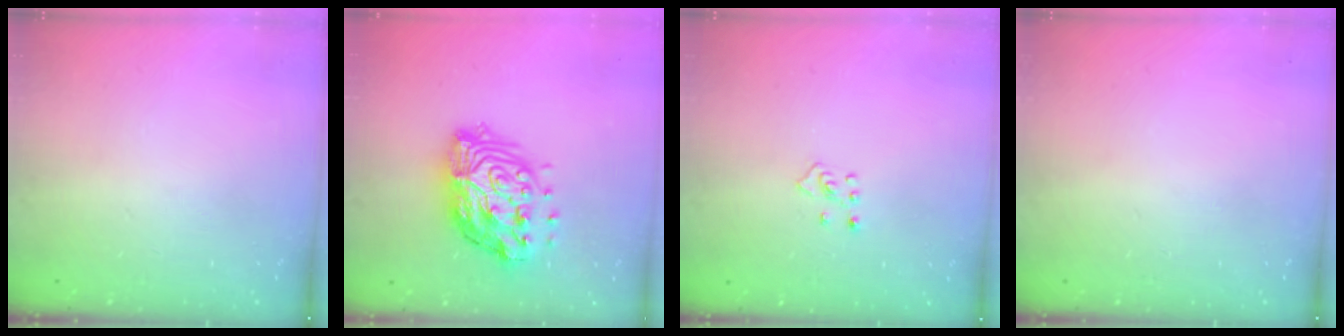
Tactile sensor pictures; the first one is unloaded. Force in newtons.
{"total": 16.0, "press": 16.0, "slide": 1.1}
{"total": 4.2, "press": 4.1, "slide": 0.7}
{"total": 0.0}